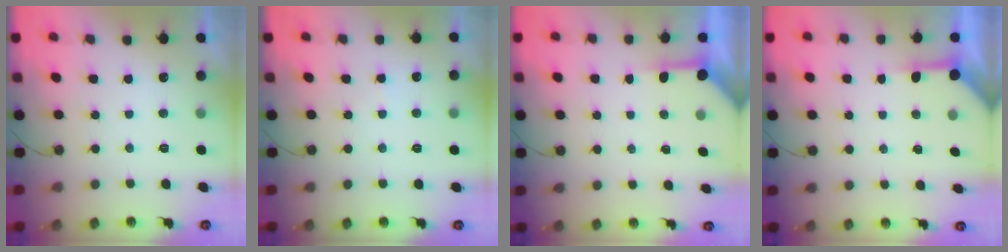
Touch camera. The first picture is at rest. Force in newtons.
{"total": 2.8, "press": 2.8, "slide": 0.5}
{"total": 3.9, "press": 3.8, "slide": 0.4}
{"total": 4.0, "press": 3.9, "slide": 0.5}